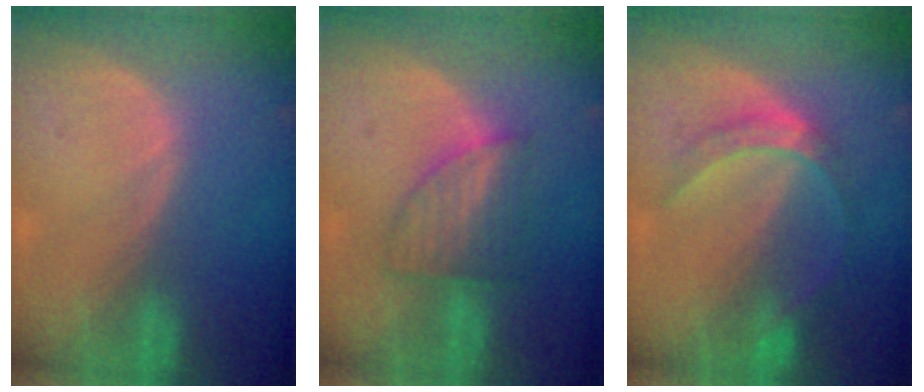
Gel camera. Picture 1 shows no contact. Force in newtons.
{"total": 5.9, "press": 5.9, "slide": 0.4}
{"total": 5.1, "press": 5.1, "slide": 0.5}